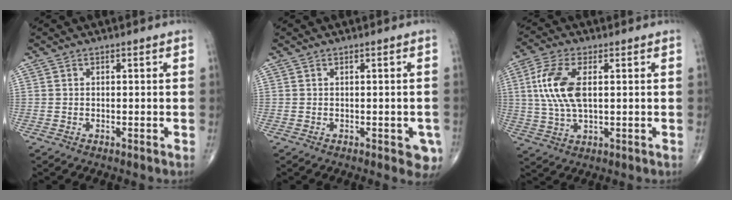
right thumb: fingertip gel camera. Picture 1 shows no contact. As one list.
[{"total": 3.8, "force": [-1.3, 1.7, 3.1], "torque": [-0.013, -0.002, -0.013]}, {"total": 10.8, "force": [1.9, 5.1, 9.3], "torque": [-0.209, 0.002, 0.039]}]